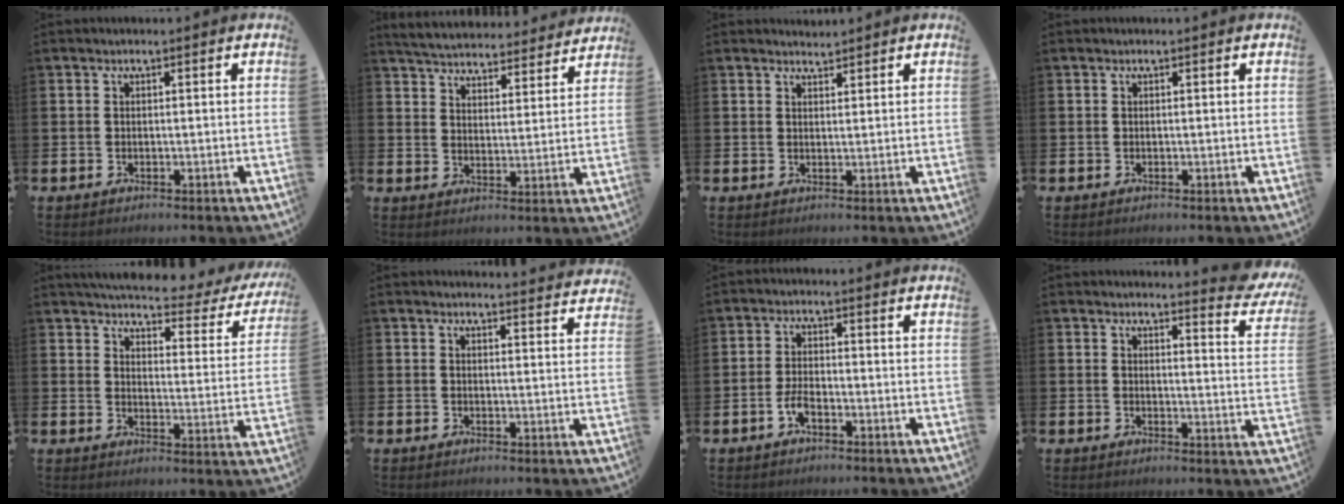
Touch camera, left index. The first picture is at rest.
{"total": 5.4, "force": [5.3, 0.9, 0.5], "torque": [-0.030, -0.039, 0.092]}
{"total": 2.0, "force": [1.9, 0.4, 0.0], "torque": [0.005, -0.010, 0.034]}
{"total": 0.0}
{"total": 4.6, "force": [4.3, 1.0, 1.5], "torque": [-0.042, -0.034, 0.066]}
{"total": 2.8, "force": [2.8, 0.0, -0.3], "torque": [0.008, -0.019, 0.049]}
{"total": 2.7, "force": [-1.4, 1.2, 2.0], "torque": [-0.052, 0.004, -0.027]}
{"total": 3.1, "force": [3.0, 0.0, 0.5], "torque": [0.006, -0.033, 0.046]}